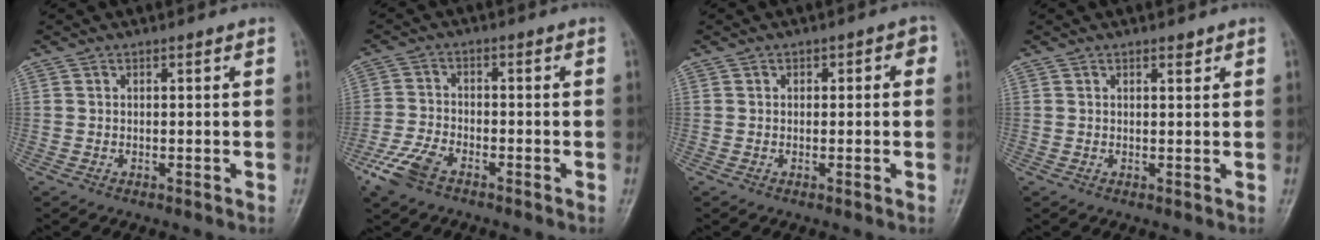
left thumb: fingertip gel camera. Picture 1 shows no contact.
{"total": 6.8, "force": [-4.3, 3.3, 4.0], "torque": [-0.094, 0.010, -0.087]}
{"total": 2.3, "force": [0.2, 1.7, 1.6], "torque": [-0.001, 0.012, -0.004]}
{"total": 1.1, "force": [0.9, 0.4, 0.6], "torque": [-0.006, -0.005, 0.012]}